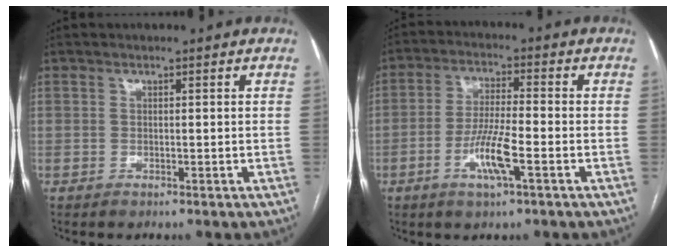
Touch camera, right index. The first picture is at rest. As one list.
[{"total": 7.5, "force": [-2.9, 0.7, 6.9], "torque": [-0.135, -0.005, -0.054]}]